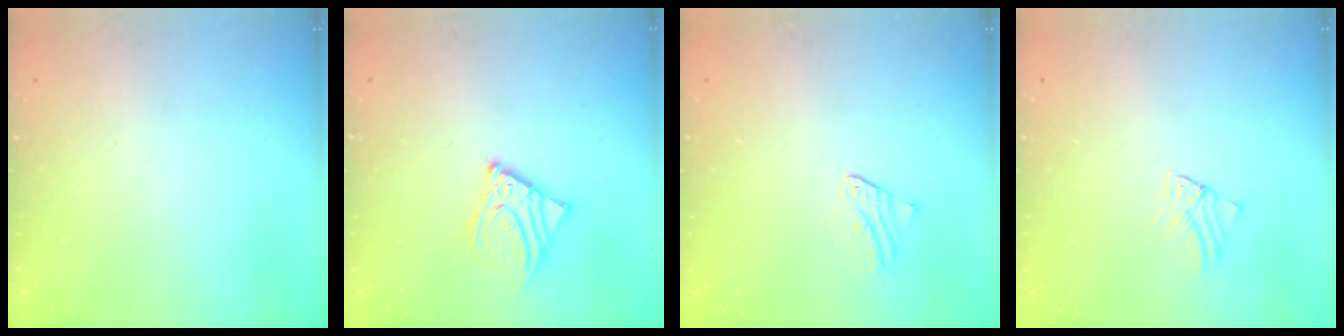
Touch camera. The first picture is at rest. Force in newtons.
{"total": 9.7, "press": 9.5, "slide": 1.6}
{"total": 2.3, "press": 2.3, "slide": 0.2}
{"total": 1.2, "press": 1.2, "slide": 0.1}